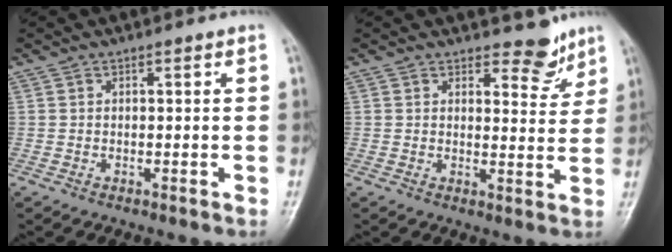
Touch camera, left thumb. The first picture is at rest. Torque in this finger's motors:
{"motor_torque": [-0.07, -0.09, -0.11, -0.15, 0.02]}